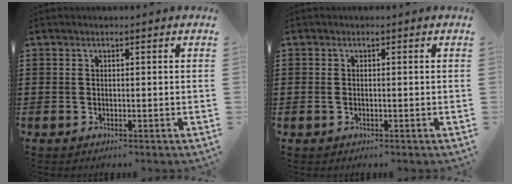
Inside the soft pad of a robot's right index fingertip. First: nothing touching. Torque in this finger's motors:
{"motor_torque": [-0.28, 0.51, -0.01, -0.01]}